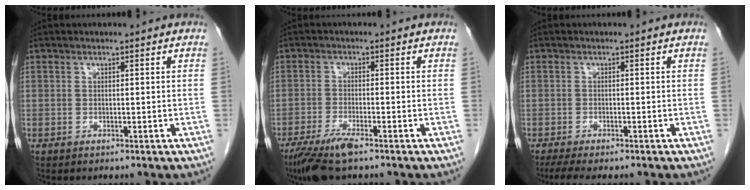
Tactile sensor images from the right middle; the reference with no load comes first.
{"total": 7.1, "force": [-4.8, 0.8, 5.2], "torque": [-0.100, -0.018, -0.086]}
{"total": 5.6, "force": [-4.6, 0.9, 3.1], "torque": [-0.044, -0.014, -0.069]}